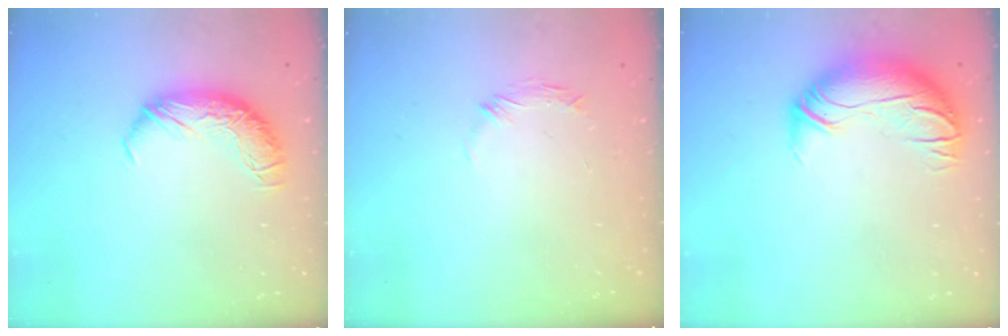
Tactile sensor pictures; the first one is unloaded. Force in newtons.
{"total": 5.9, "press": 5.8, "slide": 1.0}
{"total": 2.9, "press": 0.5, "slide": 2.9}